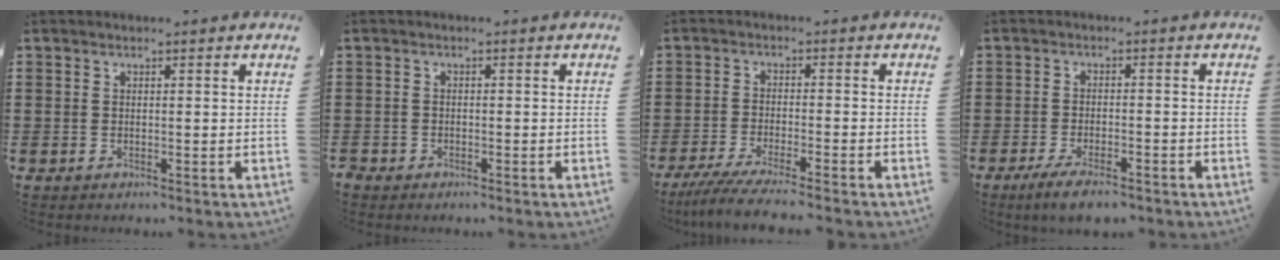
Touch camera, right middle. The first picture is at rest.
{"total": 1.0, "force": [-0.8, 0.6, 0.1], "torque": [-0.004, 0.001, -0.018]}
{"total": 4.8, "force": [-4.3, -0.4, 2.1], "torque": [-0.055, -0.023, -0.085]}
{"total": 4.0, "force": [-3.4, 0.6, 2.0], "torque": [-0.041, -0.004, -0.064]}